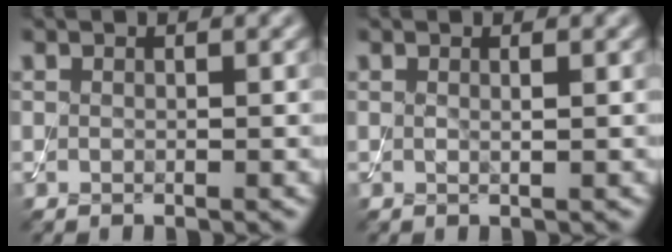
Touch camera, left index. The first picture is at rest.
{"total": 0.8, "force": [0.2, 0.3, 0.7], "torque": [-0.006, 0.001, 0.000]}